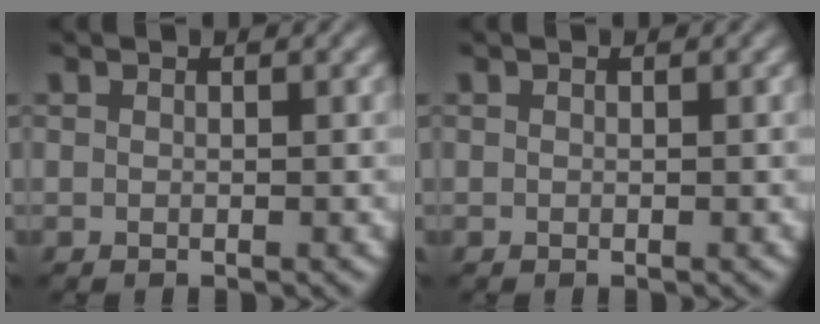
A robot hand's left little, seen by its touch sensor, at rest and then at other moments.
{"total": 0.0}